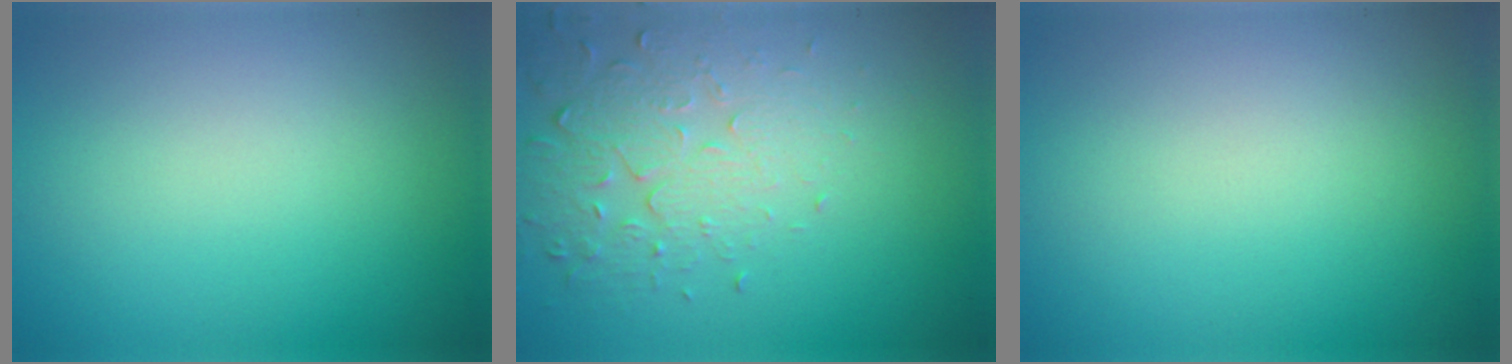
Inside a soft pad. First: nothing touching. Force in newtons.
{"total": 5.1, "press": 3.7, "slide": 3.4}
{"total": 0.0}